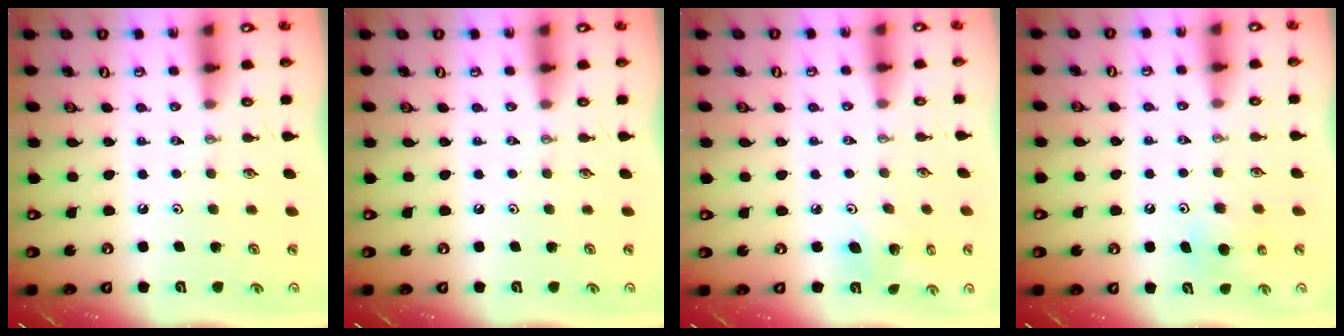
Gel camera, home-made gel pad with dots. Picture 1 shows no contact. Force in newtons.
{"total": 0.0}
{"total": 5.3, "press": 5.1, "slide": 1.6}
{"total": 5.8, "press": 5.8, "slide": 0.5}